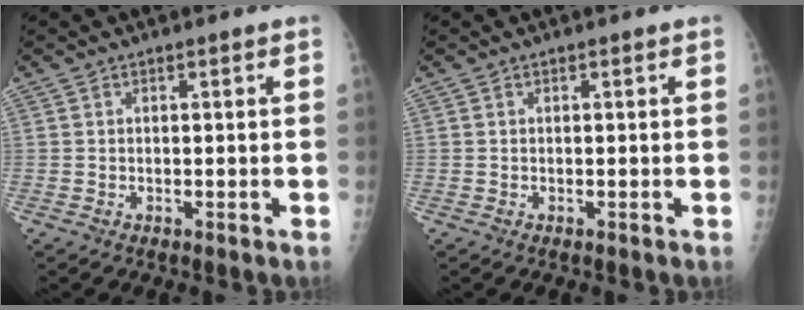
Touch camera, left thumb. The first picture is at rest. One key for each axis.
{"total": 0.0}